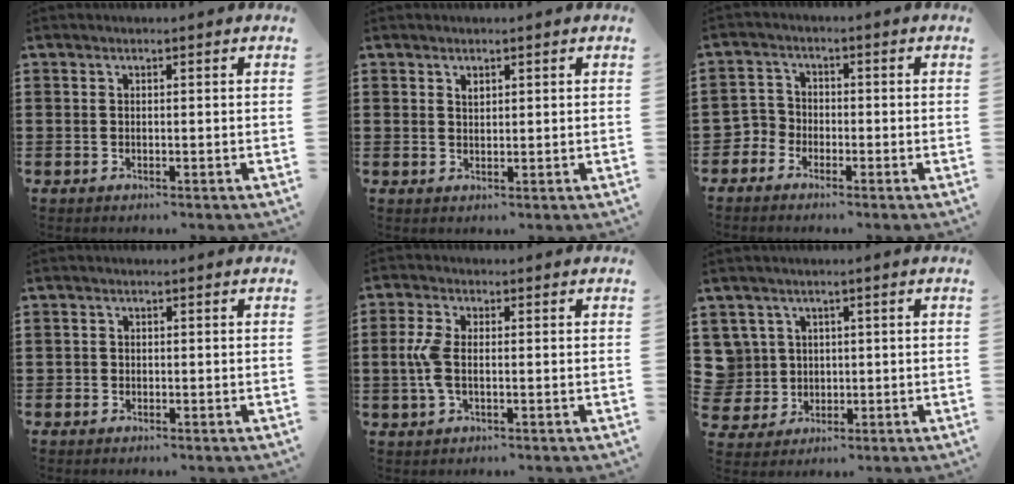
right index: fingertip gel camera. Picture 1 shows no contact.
{"total": 1.0, "force": [0.7, 0.5, 0.4], "torque": [-0.010, 0.002, 0.014]}
{"total": 2.9, "force": [-2.2, 1.9, 0.1], "torque": [-0.021, 0.002, -0.052]}
{"total": 0.6, "force": [-0.3, 0.6, 0.1], "torque": [-0.003, 0.003, -0.007]}
{"total": 4.8, "force": [-0.5, 2.2, 4.3], "torque": [-0.114, -0.010, -0.019]}
{"total": 4.6, "force": [1.0, 4.5, 0.2], "torque": [-0.039, 0.011, 0.017]}